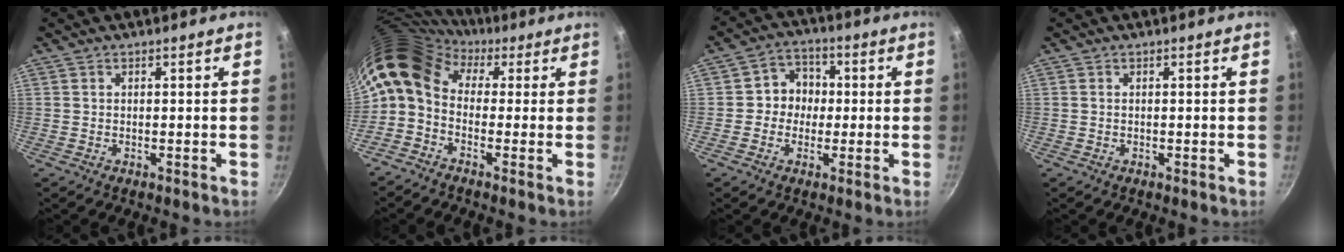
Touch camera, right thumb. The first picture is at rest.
{"total": 12.4, "force": [2.5, 8.9, 8.3], "torque": [-0.158, 0.031, 0.022]}
{"total": 6.6, "force": [-0.2, 6.1, 2.5], "torque": [0.006, 0.016, -0.016]}
{"total": 0.0}